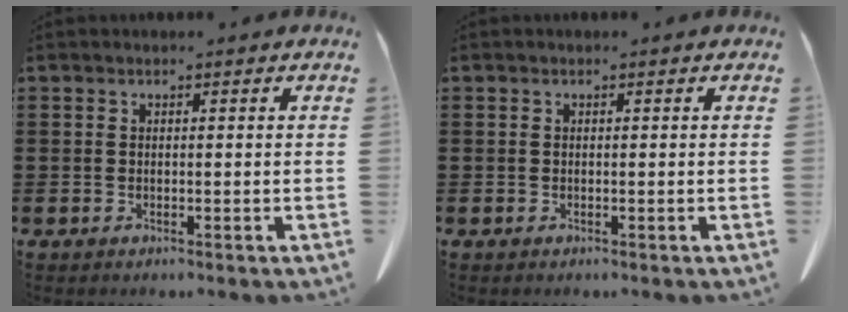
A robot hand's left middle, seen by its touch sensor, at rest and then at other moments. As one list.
[{"total": 0.0}]